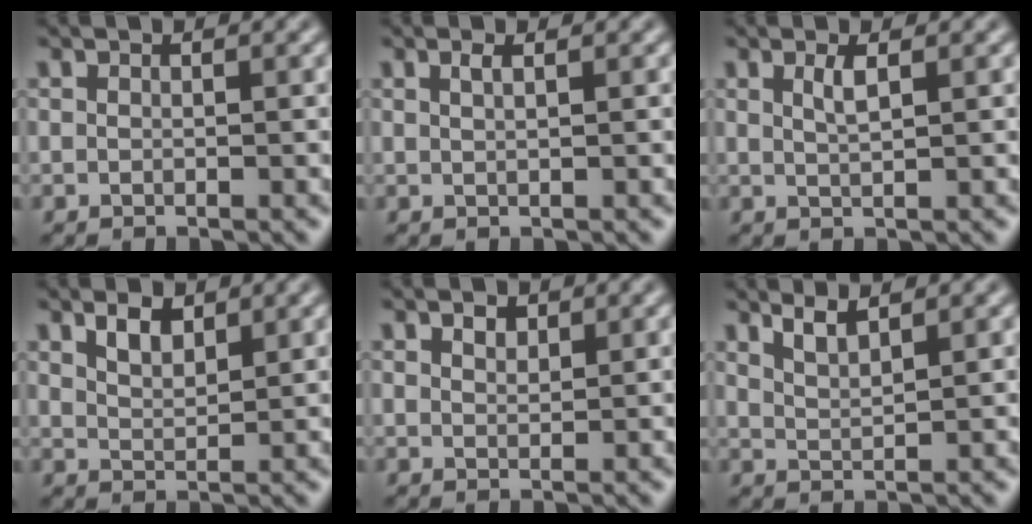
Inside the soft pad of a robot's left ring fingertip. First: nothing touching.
{"total": 1.0, "force": [0.5, 0.3, 0.8], "torque": [-0.012, 0.002, 0.008]}
{"total": 1.5, "force": [0.7, 0.4, 1.3], "torque": [-0.023, 0.001, 0.011]}
{"total": 2.2, "force": [1.6, 0.9, 1.2], "torque": [-0.024, 0.000, 0.033]}
{"total": 1.1, "force": [0.8, 0.6, 0.5], "torque": [-0.010, 0.002, 0.015]}
{"total": 2.1, "force": [1.7, 0.4, 1.1], "torque": [-0.020, -0.001, 0.034]}